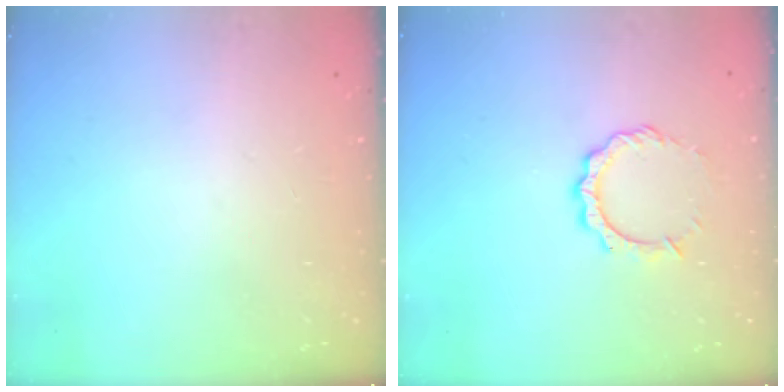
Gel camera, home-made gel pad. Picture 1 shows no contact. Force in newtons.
{"total": 6.9, "press": 6.9, "slide": 0.5}